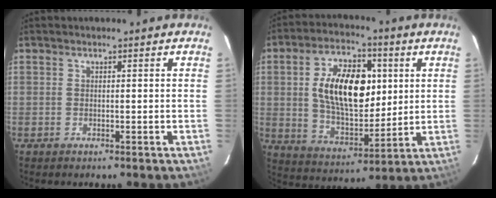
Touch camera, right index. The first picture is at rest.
{"total": 16.8, "force": [3.2, 9.3, 13.6], "torque": [-0.237, 0.019, 0.064]}